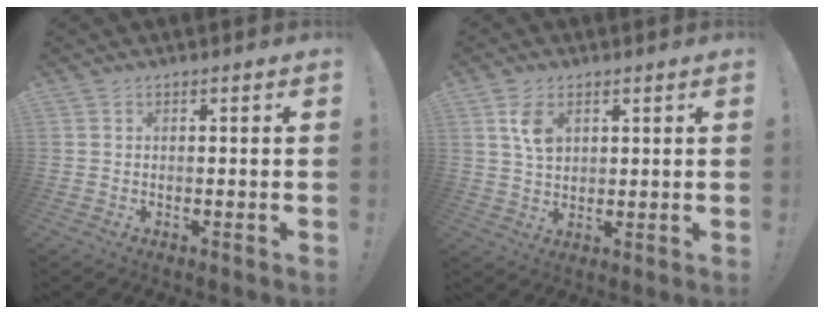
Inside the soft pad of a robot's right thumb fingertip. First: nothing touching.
{"total": 6.6, "force": [2.9, 4.1, 4.3], "torque": [-0.058, -0.013, 0.052]}